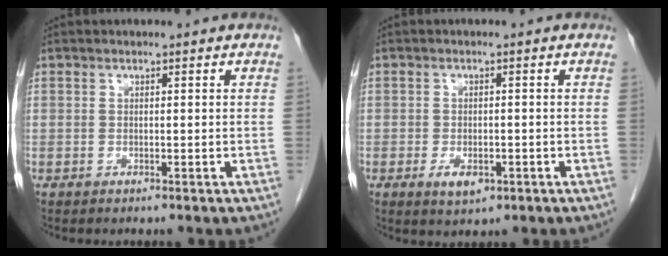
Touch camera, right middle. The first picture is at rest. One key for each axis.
{"total": 3.4, "fx": -1.5, "fy": 1.7, "fz": 2.5, "tx": -0.043, "ty": -0.001, "tz": -0.016}